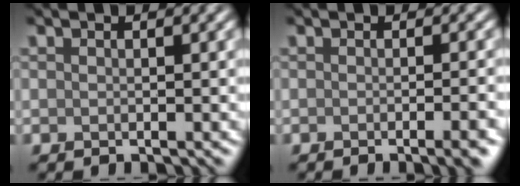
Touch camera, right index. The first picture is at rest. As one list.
[{"total": 3.8, "force": [-1.6, 1.2, 3.2], "torque": [-0.017, 0.003, -0.019]}]